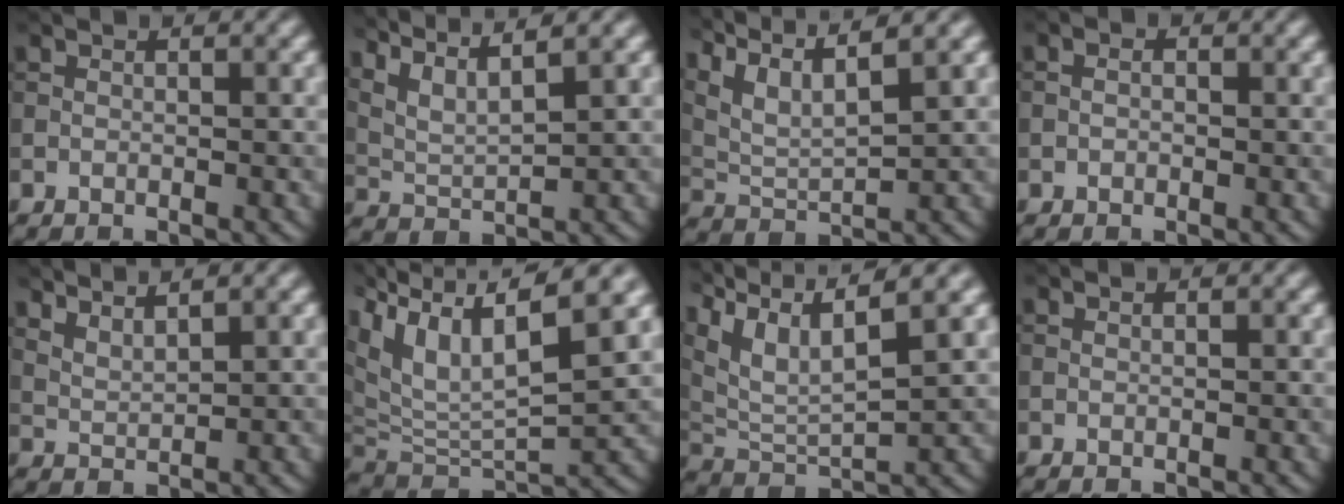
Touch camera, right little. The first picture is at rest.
{"total": 5.7, "force": [4.5, 1.2, 3.3], "torque": [-0.072, 0.016, 0.070]}
{"total": 7.3, "force": [5.3, 1.8, 4.6], "torque": [-0.102, 0.020, 0.086]}
{"total": 1.3, "force": [0.2, 1.0, 0.8], "torque": [-0.009, -0.005, -0.009]}
{"total": 2.9, "force": [2.5, 0.5, 1.3], "torque": [-0.022, 0.001, 0.049]}
{"total": 10.7, "force": [5.2, 4.0, 8.5], "torque": [-0.181, 0.017, 0.097]}
{"total": 8.7, "force": [5.7, 2.5, 6.1], "torque": [-0.141, 0.016, 0.102]}
{"total": 0.0}